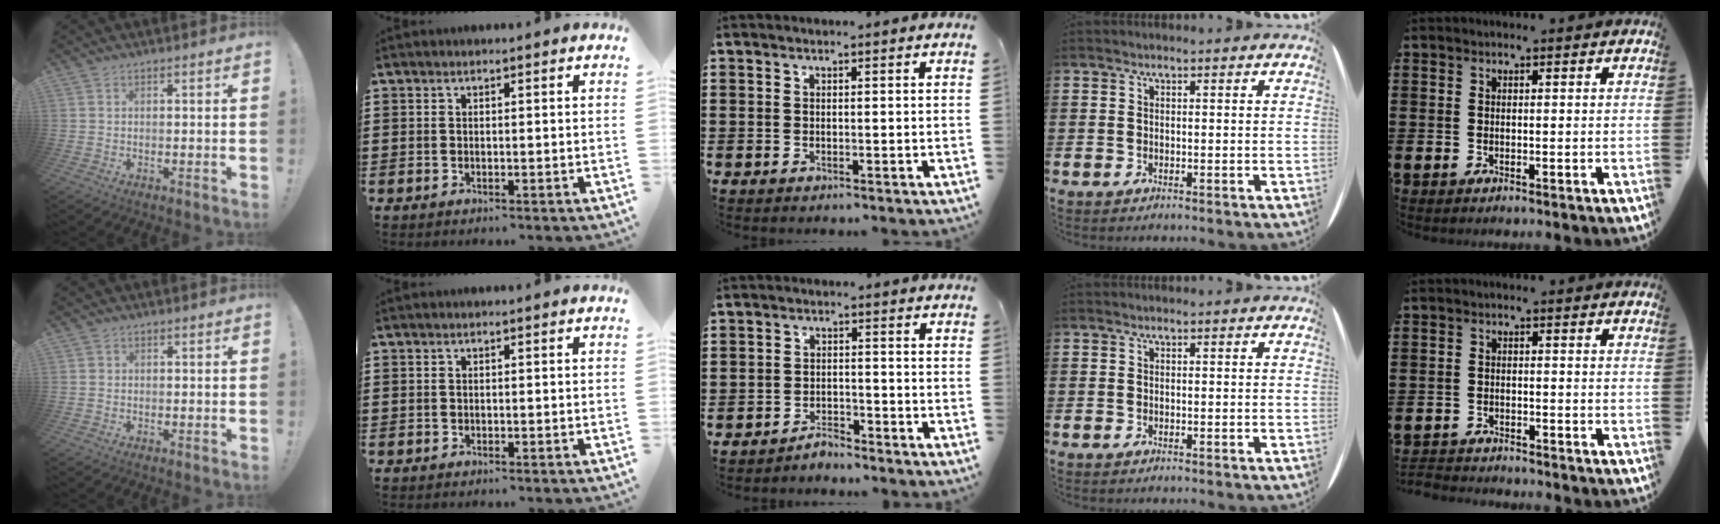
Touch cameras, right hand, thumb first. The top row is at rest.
{"thumb": {"total": 0.6, "force": [0.2, 0.5, 0.0], "torque": [0.008, -0.001, 0.002]}, "middle": {"total": 3.1, "force": [-3.1, 0.6, -0.1], "torque": [-0.006, 0.004, -0.066]}, "little": {"total": 2.1, "force": [-2.1, 0.0, -0.3], "torque": [-0.002, 0.001, -0.047]}}